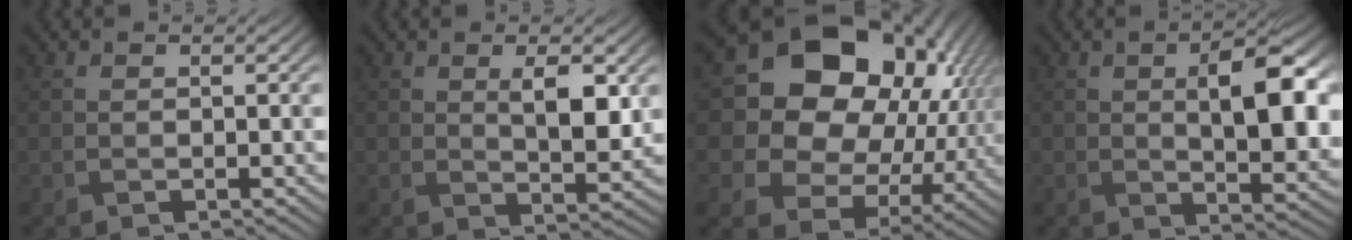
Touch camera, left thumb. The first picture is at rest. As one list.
[{"total": 4.3, "force": [1.4, 1.6, 3.7], "torque": [-0.075, -0.008, 0.029]}, {"total": 20.4, "force": [5.3, 16.6, 10.6], "torque": [-0.236, 0.022, 0.116]}, {"total": 9.2, "force": [1.4, 3.8, 8.2], "torque": [-0.132, -0.004, 0.028]}]